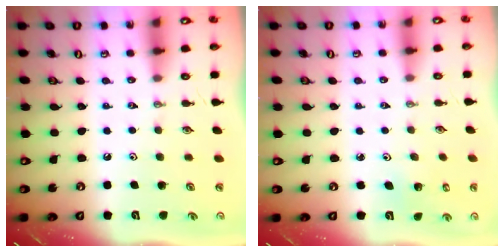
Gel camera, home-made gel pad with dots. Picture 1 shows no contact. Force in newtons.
{"total": 1.8, "press": 1.8, "slide": 0.1}